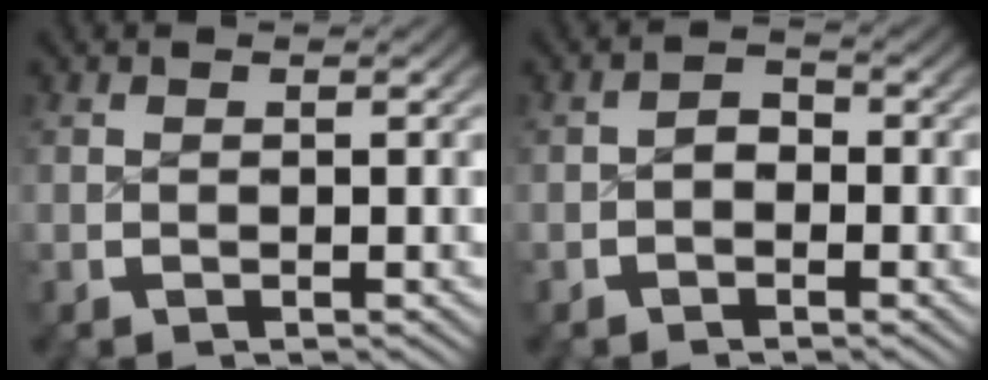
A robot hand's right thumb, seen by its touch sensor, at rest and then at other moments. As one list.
[{"total": 1.7, "force": [-0.7, 1.2, 0.9], "torque": [-0.014, -0.004, -0.013]}]